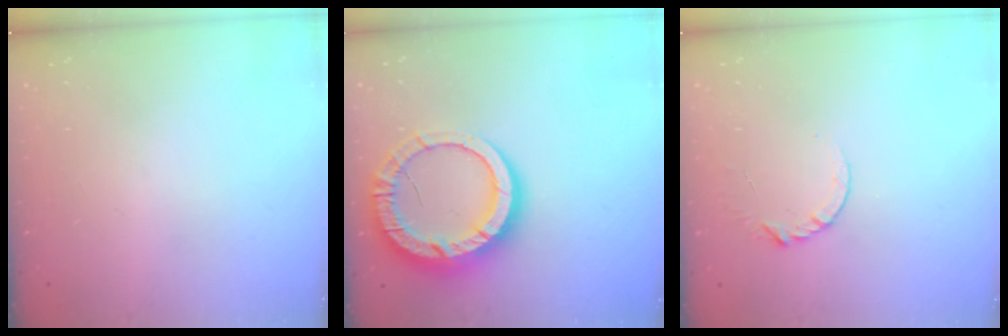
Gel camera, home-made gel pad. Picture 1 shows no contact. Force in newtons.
{"total": 16.6, "press": 16.6, "slide": 1.6}
{"total": 4.6, "press": 4.6, "slide": 0.5}